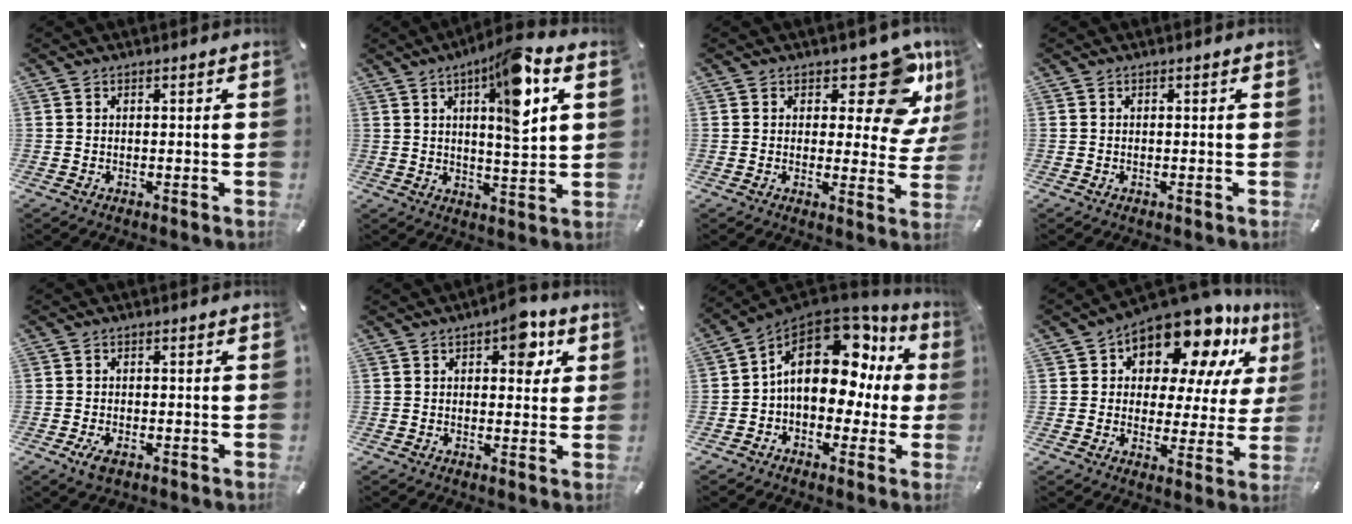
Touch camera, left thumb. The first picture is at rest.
{"total": 12.4, "force": [5.3, 2.7, 10.9], "torque": [-0.155, -0.026, 0.078]}
{"total": 13.8, "force": [8.4, 6.1, 9.1], "torque": [-0.099, -0.063, 0.139]}
{"total": 0.0}
{"total": 2.8, "force": [-1.3, 1.5, 2.0], "torque": [-0.046, -0.001, -0.025]}
{"total": 7.7, "force": [3.2, 4.4, 5.4], "torque": [-0.049, -0.013, 0.046]}
{"total": 19.7, "force": [4.3, 12.7, 14.4], "torque": [-0.202, -0.017, 0.075]}
{"total": 15.8, "force": [11.2, 7.5, 8.2], "torque": [-0.136, -0.081, 0.192]}